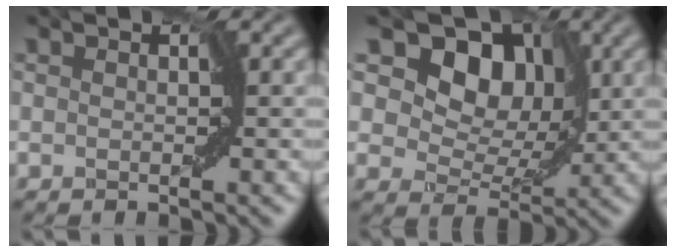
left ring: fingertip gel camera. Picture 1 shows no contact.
{"total": 13.7, "force": [7.2, 8.9, 7.6], "torque": [-0.103, 0.041, 0.106]}